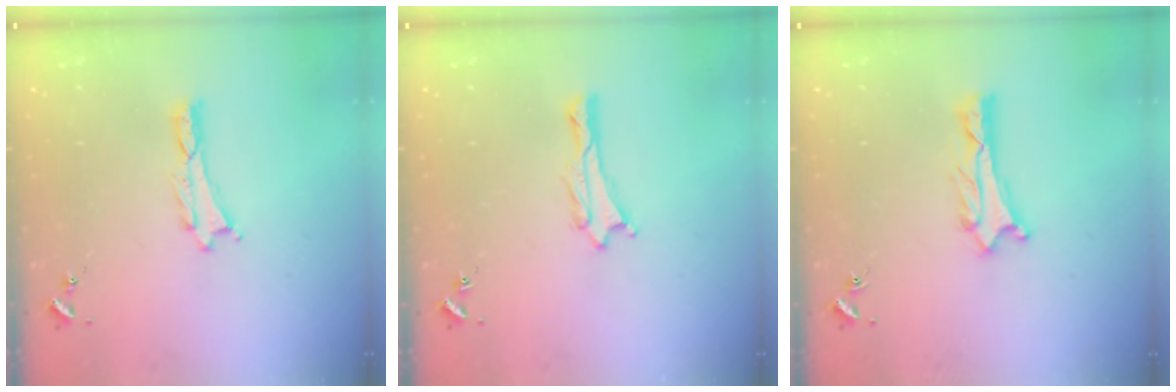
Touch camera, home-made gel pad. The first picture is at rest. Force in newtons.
{"total": 0.8, "press": 0.8, "slide": 0.2}
{"total": 0.7, "press": 0.7, "slide": 0.1}